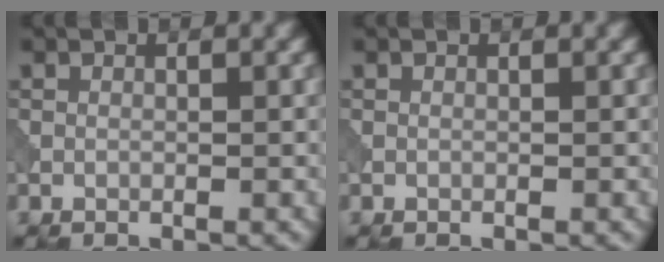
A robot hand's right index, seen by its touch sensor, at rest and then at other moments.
{"total": 0.0}